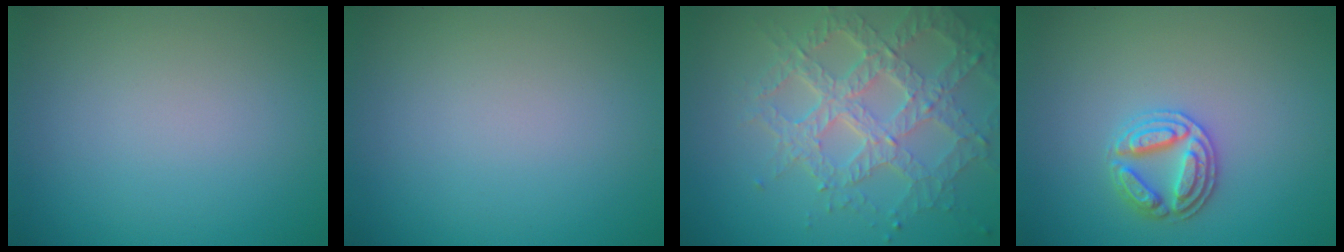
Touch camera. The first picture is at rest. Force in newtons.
{"total": 0.0}
{"total": 7.0, "press": 5.2, "slide": 4.7}
{"total": 2.9, "press": 2.9, "slide": 0.5}